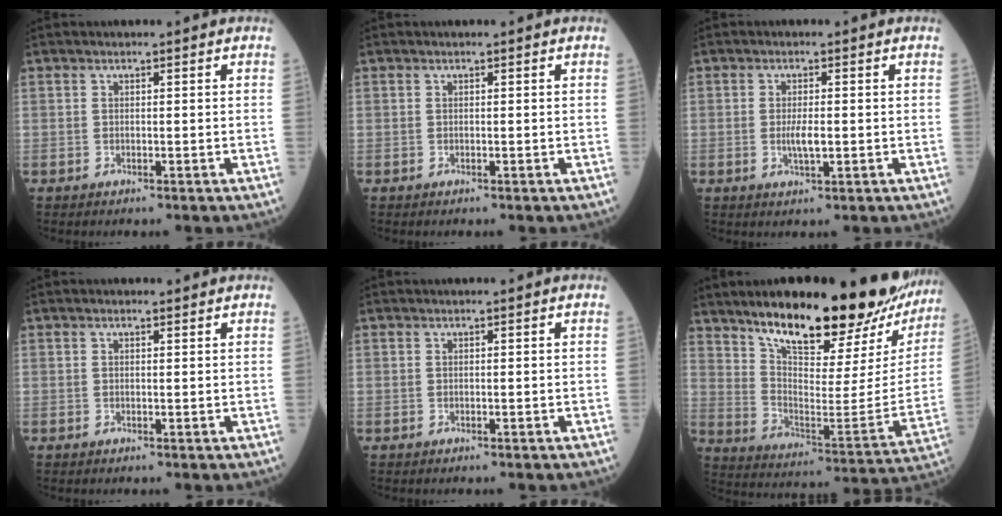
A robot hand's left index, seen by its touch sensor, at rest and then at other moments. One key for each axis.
{"total": 0.0}
{"total": 2.9, "fx": -0.3, "fy": 0.7, "fz": 2.8, "tx": -0.058, "ty": -0.003, "tz": -0.004}
{"total": 0.7, "fx": 0.6, "fy": 0.3, "fz": 0.4, "tx": -0.015, "ty": 0.005, "tz": 0.008}
{"total": 0.0}
{"total": 28.3, "fx": 22.6, "fy": 6.9, "fz": 15.4, "tx": -0.236, "ty": -0.042, "tz": 0.312}